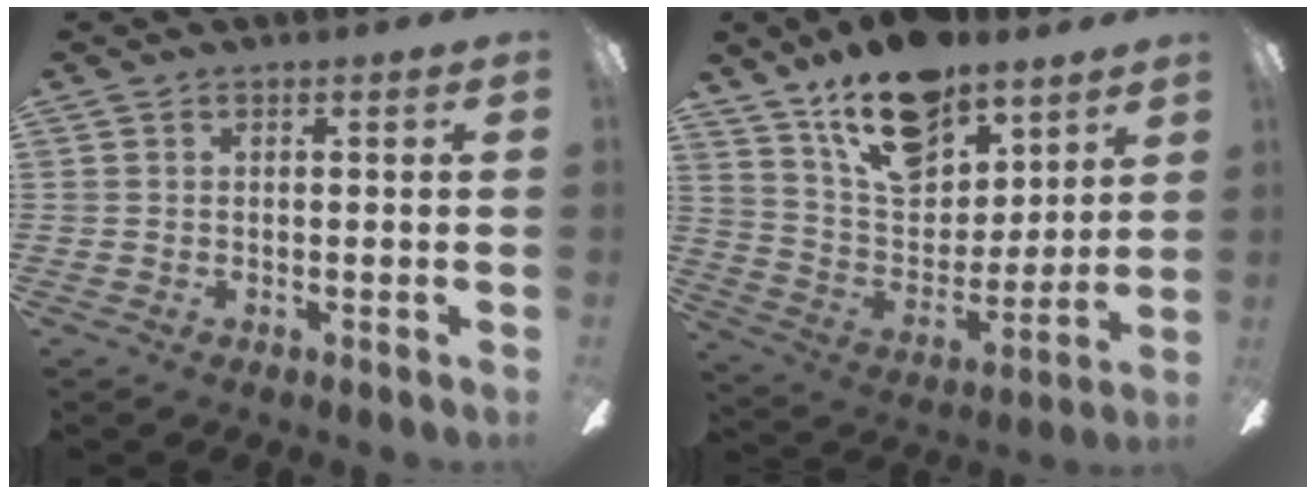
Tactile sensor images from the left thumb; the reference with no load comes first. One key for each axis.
{"total": 19.0, "fx": 12.9, "fy": 10.4, "fz": 9.3, "tx": -0.152, "ty": -0.079, "tz": 0.232}